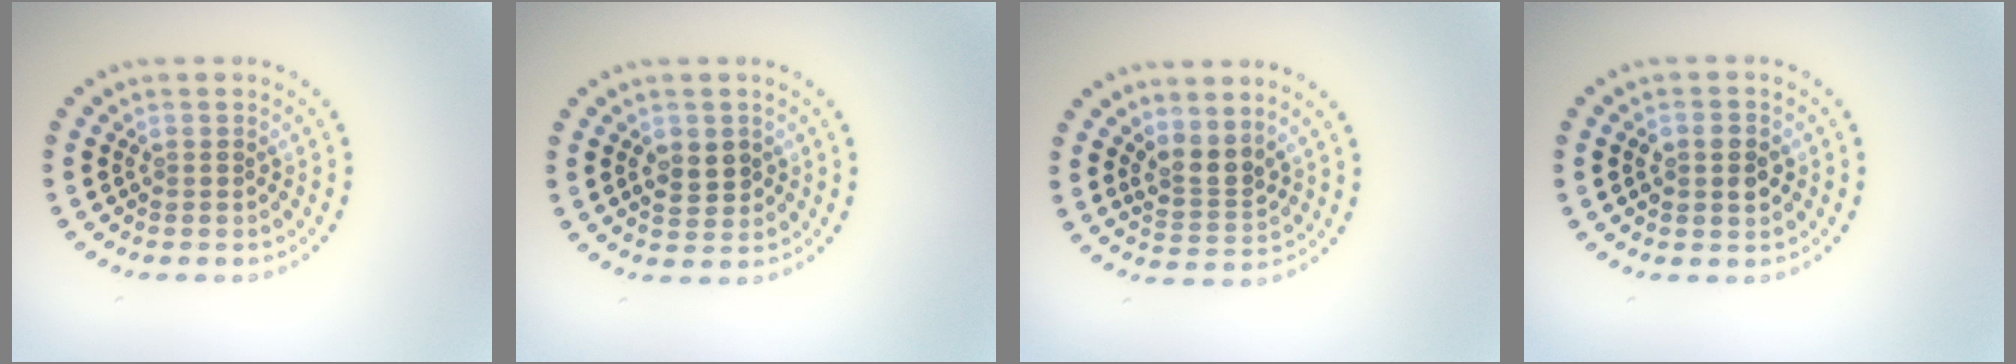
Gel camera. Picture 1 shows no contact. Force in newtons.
{"total": 2.4, "press": 2.3, "slide": 0.4}
{"total": 2.6, "press": 1.9, "slide": 1.7}
{"total": 2.8, "press": 2.8, "slide": 0.1}